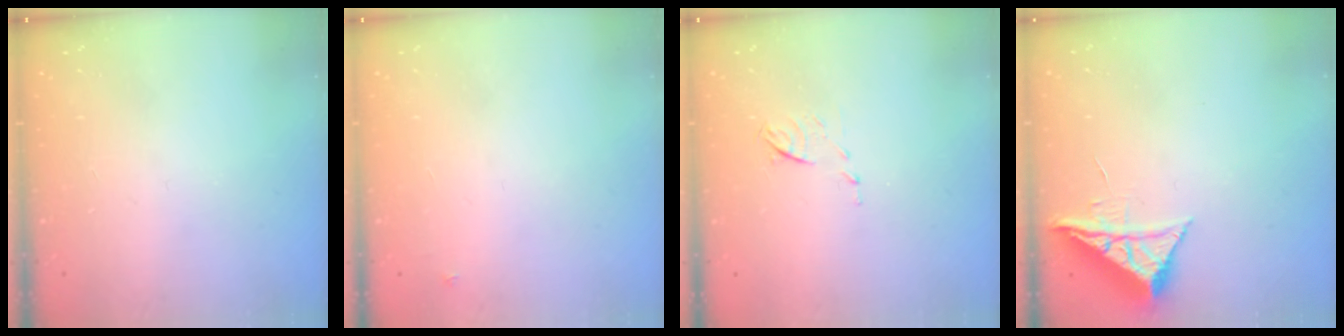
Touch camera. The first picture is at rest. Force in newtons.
{"total": 3.4, "press": 3.3, "slide": 0.4}
{"total": 5.5, "press": 5.5, "slide": 0.8}
{"total": 7.1, "press": 7.1, "slide": 0.2}